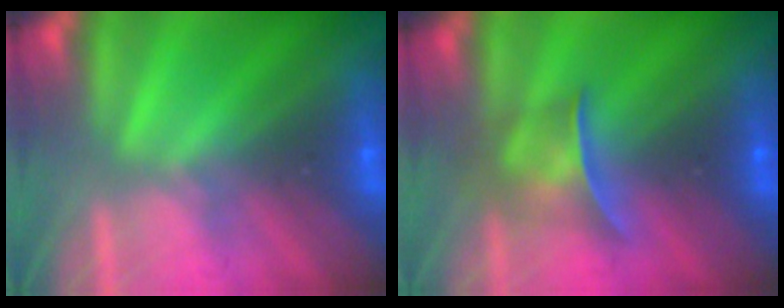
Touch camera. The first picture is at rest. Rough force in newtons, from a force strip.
{"total": 8.4}